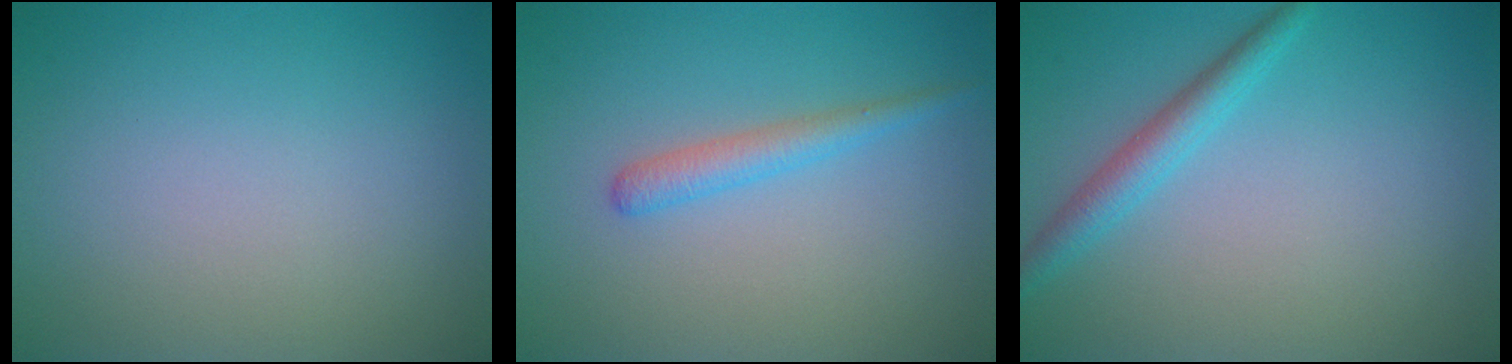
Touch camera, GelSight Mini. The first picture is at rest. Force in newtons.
{"total": 1.9, "press": 1.9, "slide": 0.1}
{"total": 2.4, "press": 2.4, "slide": 0.1}